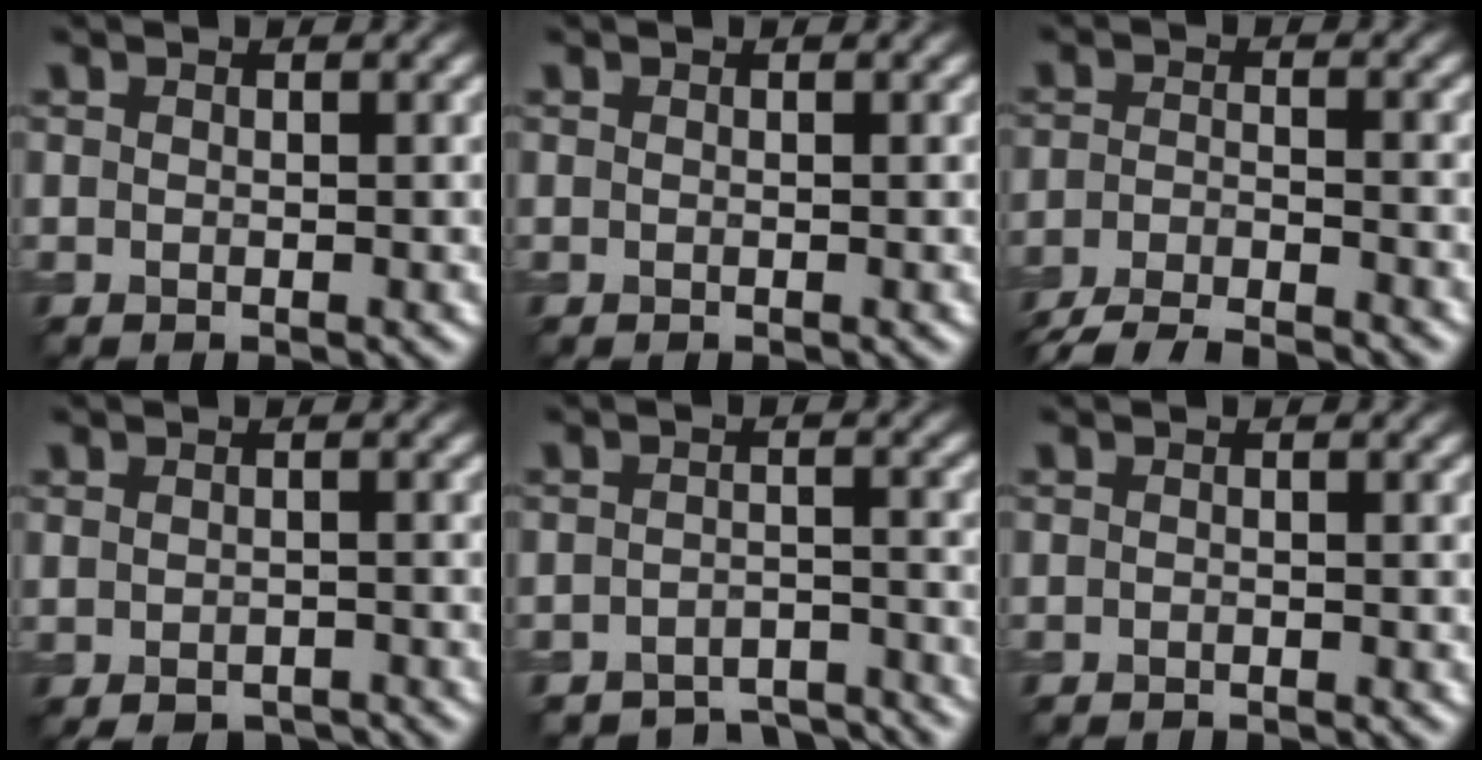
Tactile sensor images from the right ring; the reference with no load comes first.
{"total": 0.0}
{"total": 7.0, "force": [-6.3, 1.2, 2.7], "torque": [-0.049, -0.021, -0.110]}
{"total": 2.8, "force": [-1.9, 1.4, 1.5], "torque": [-0.022, -0.010, -0.028]}
{"total": 5.0, "force": [-4.7, 1.7, 0.9], "torque": [-0.005, -0.012, -0.068]}
{"total": 1.0, "force": [-1.0, 0.1, 0.2], "torque": [-0.002, -0.007, -0.018]}